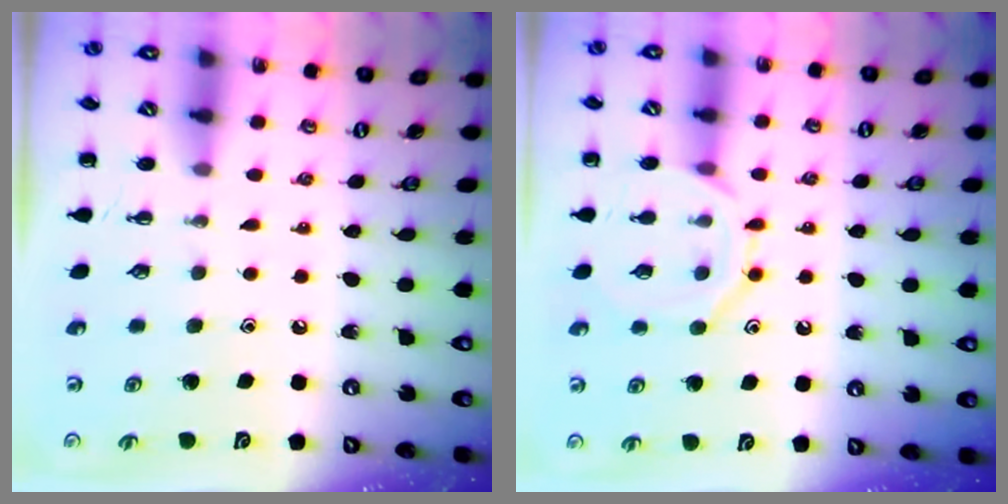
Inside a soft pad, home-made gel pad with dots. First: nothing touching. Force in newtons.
{"total": 10.5, "press": 10.5, "slide": 0.6}